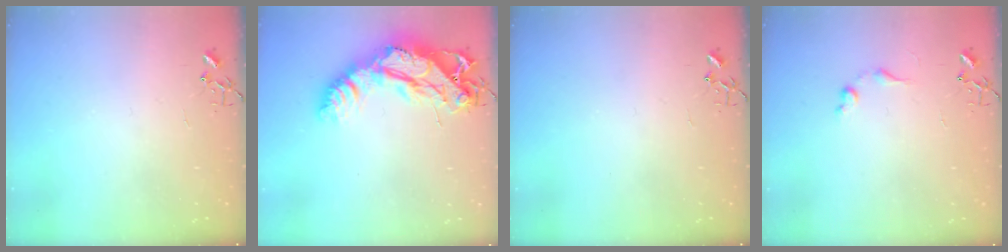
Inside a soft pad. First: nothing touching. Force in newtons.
{"total": 21.4, "press": 21.3, "slide": 2.1}
{"total": 0.0}
{"total": 6.7, "press": 6.6, "slide": 0.9}